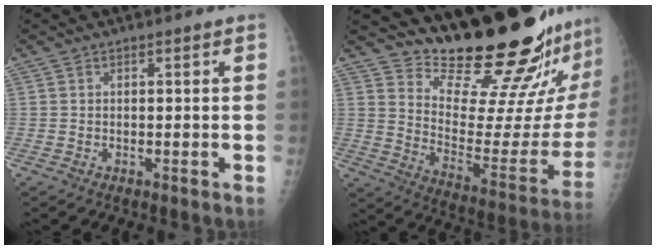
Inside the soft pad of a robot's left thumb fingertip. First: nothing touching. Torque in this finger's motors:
{"motor_torque": [0.79, 0.56, 1.13, -1.65, 0.07]}